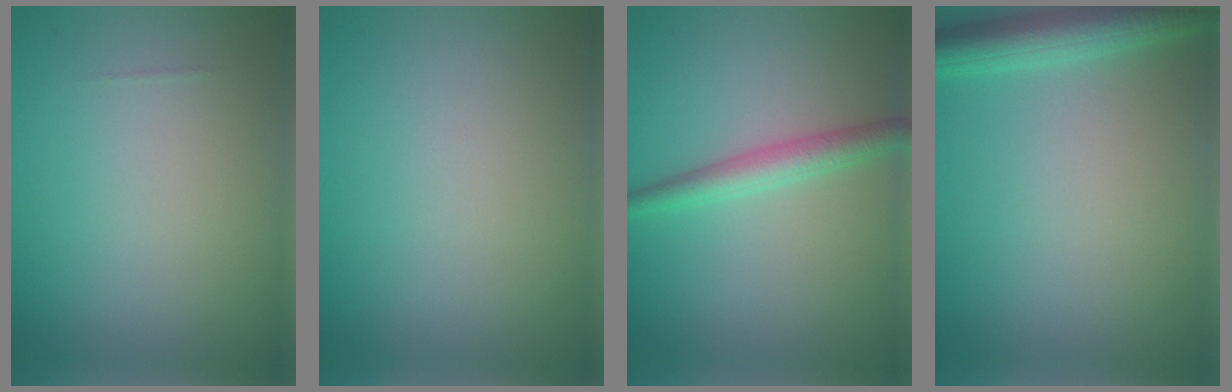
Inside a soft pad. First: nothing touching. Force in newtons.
{"total": 0.0}
{"total": 2.9, "press": 2.9, "slide": 0.1}
{"total": 4.5, "press": 4.5, "slide": 0.2}